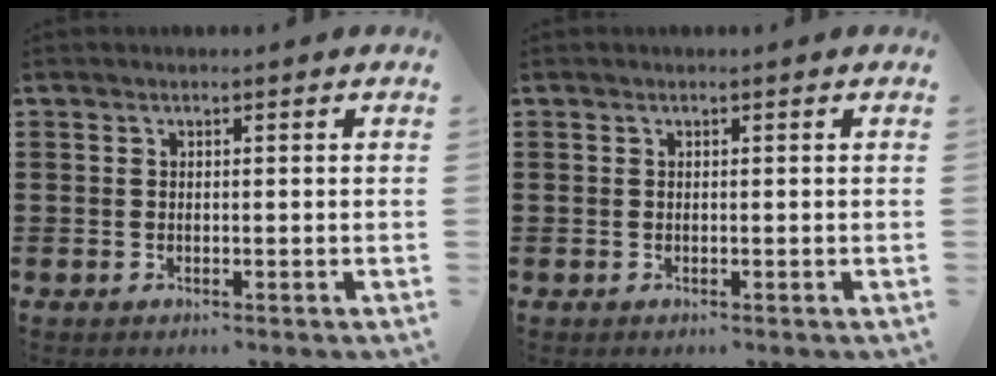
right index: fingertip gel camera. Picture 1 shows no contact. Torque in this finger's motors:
{"motor_torque": [0.00, 0.00, 0.00, -0.01]}